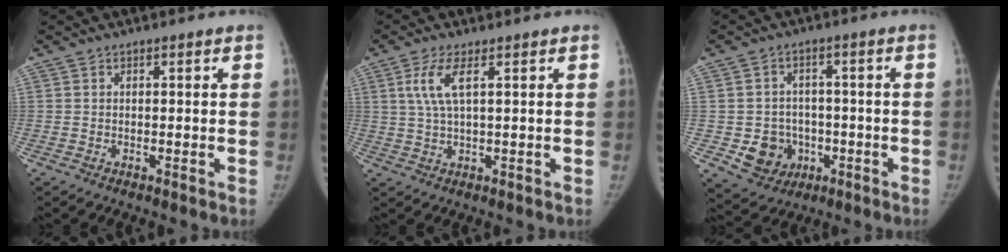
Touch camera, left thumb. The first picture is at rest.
{"total": 5.1, "force": [1.7, 1.2, 4.7], "torque": [-0.119, -0.001, 0.038]}
{"total": 8.5, "force": [-2.4, 7.6, 3.1], "torque": [-0.020, 0.015, -0.027]}